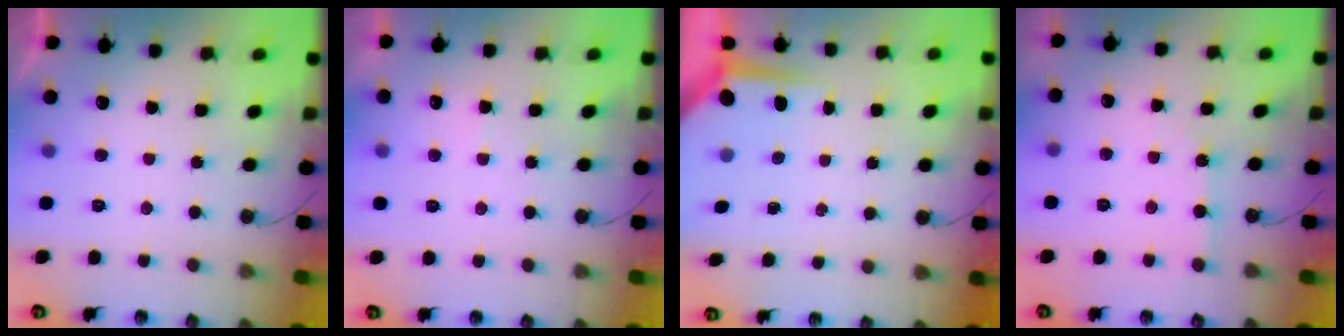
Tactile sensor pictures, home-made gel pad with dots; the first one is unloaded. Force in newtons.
{"total": 5.6, "press": 5.6, "slide": 0.6}
{"total": 4.0, "press": 4.0, "slide": 0.3}
{"total": 2.4, "press": 2.4, "slide": 0.1}